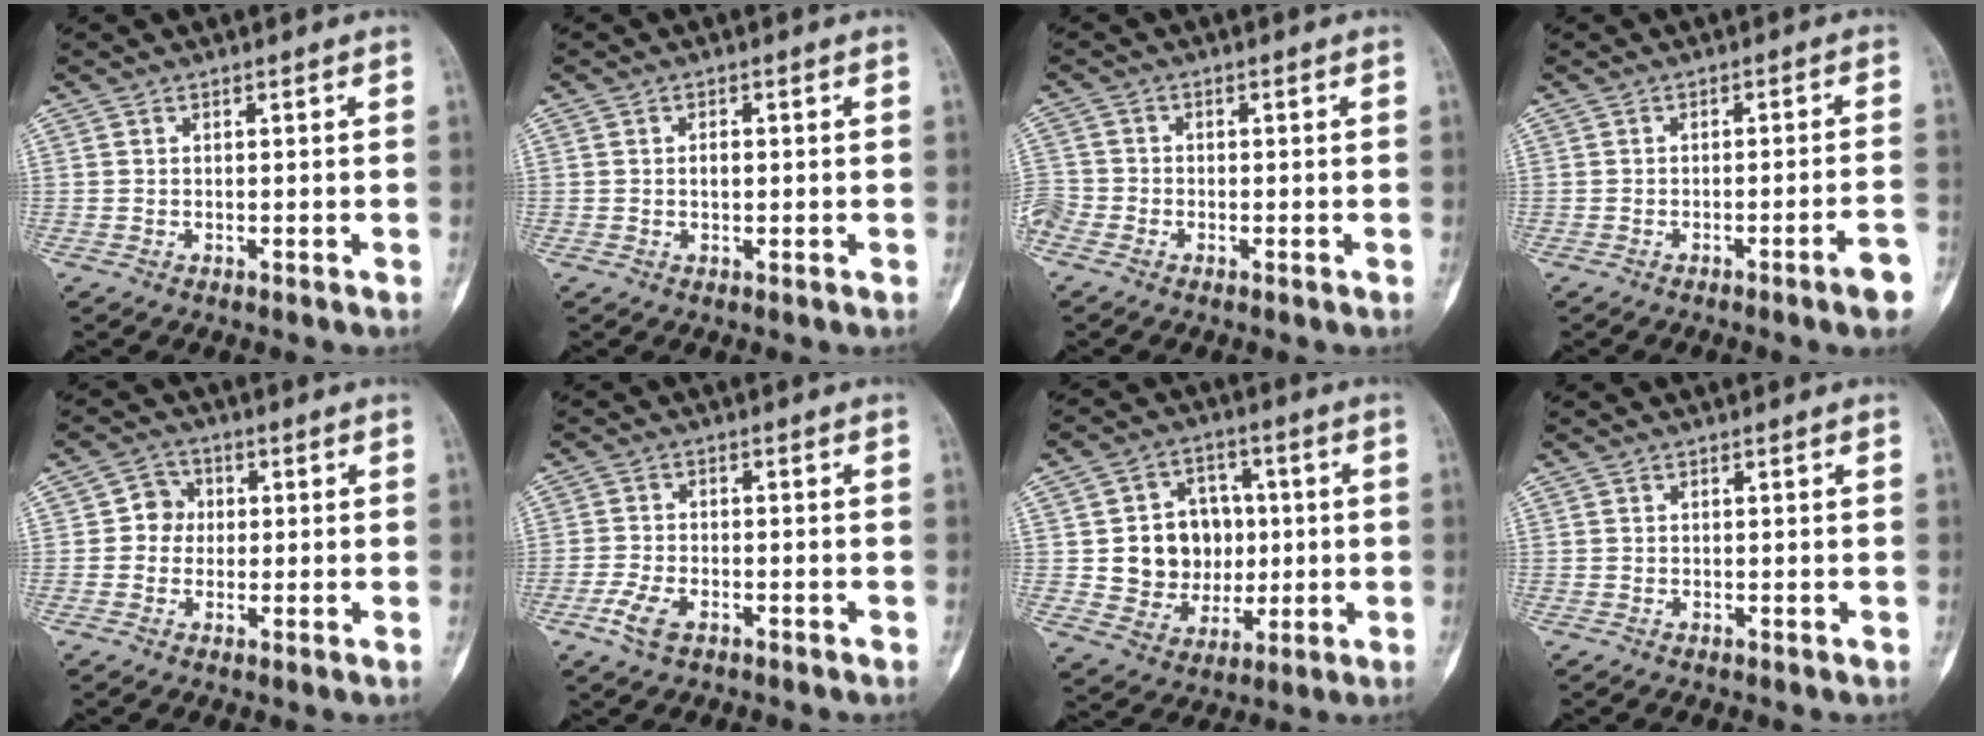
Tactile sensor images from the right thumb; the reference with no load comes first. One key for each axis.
{"total": 1.6, "fx": 0.0, "fy": 1.0, "fz": 1.3, "tx": -0.017, "ty": 0.002, "tz": -0.001}
{"total": 4.7, "fx": -2.5, "fy": 3.6, "fz": 1.7, "tx": -0.049, "ty": 0.008, "tz": -0.055}
{"total": 5.2, "fx": -2.9, "fy": 0.0, "fz": 4.4, "tx": -0.059, "ty": 0.021, "tz": -0.038}
{"total": 4.1, "fx": 0.1, "fy": 3.8, "fz": 1.6, "tx": 0.002, "ty": 0.011, "tz": -0.008}
{"total": 4.8, "fx": -2.6, "fy": 2.5, "fz": 3.2, "tx": -0.069, "ty": 0.008, "tz": -0.049}
{"total": 13.4, "fx": 0.6, "fy": 11.5, "fz": 6.8, "tx": -0.050, "ty": 0.010, "tz": 0.025}
{"total": 0.0}